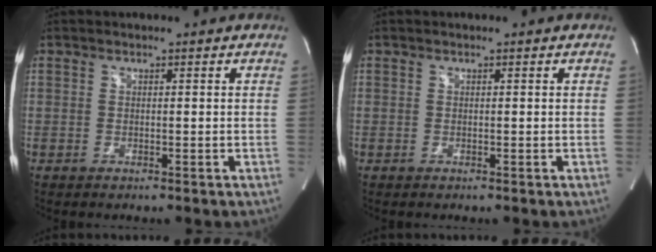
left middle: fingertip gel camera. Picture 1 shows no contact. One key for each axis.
{"total": 0.0}